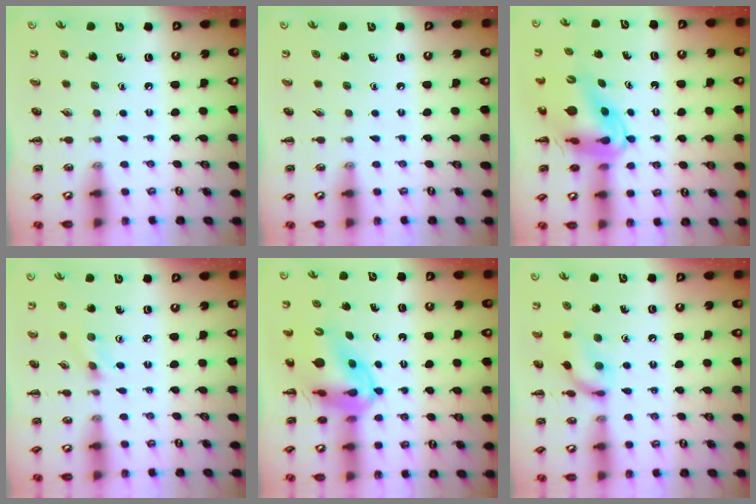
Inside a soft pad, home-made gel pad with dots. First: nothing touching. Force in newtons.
{"total": 0.0}
{"total": 12.2, "press": 11.6, "slide": 3.8}
{"total": 1.1, "press": 1.0, "slide": 0.5}
{"total": 13.4, "press": 12.7, "slide": 4.3}
{"total": 11.4, "press": 11.3, "slide": 0.9}